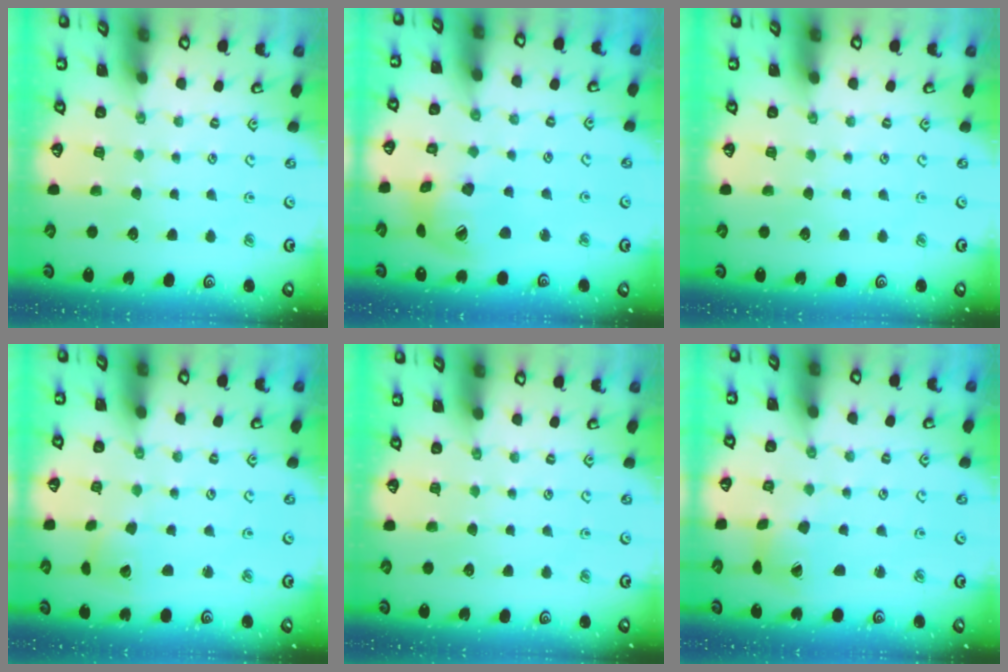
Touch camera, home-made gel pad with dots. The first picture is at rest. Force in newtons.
{"total": 15.9, "press": 15.8, "slide": 2.3}
{"total": 0.0}
{"total": 2.1, "press": 2.1, "slide": 0.3}
{"total": 0.0}
{"total": 4.1, "press": 4.1, "slide": 0.5}